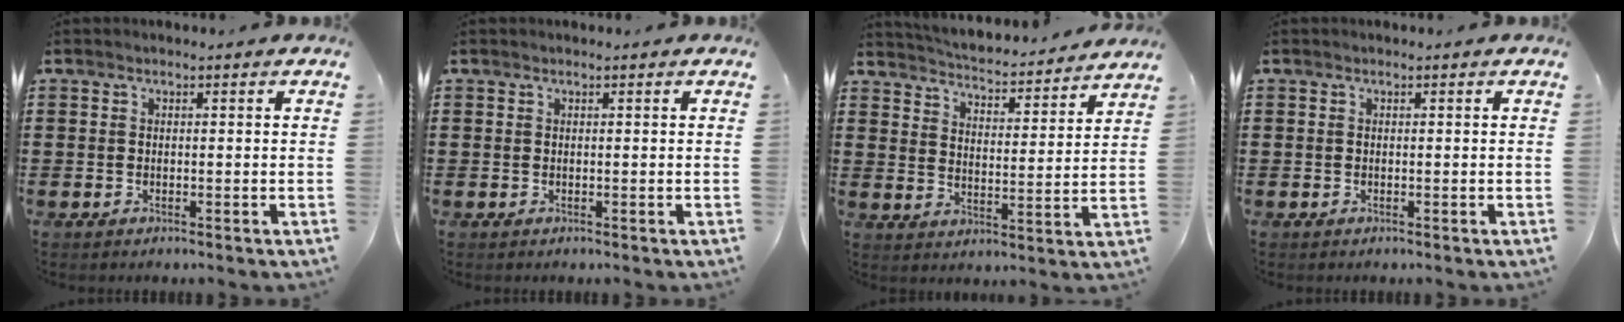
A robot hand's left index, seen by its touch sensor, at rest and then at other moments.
{"total": 0.0}
{"total": 3.8, "force": [3.8, -0.3, 0.2], "torque": [-0.028, -0.039, 0.057]}
{"total": 0.0}